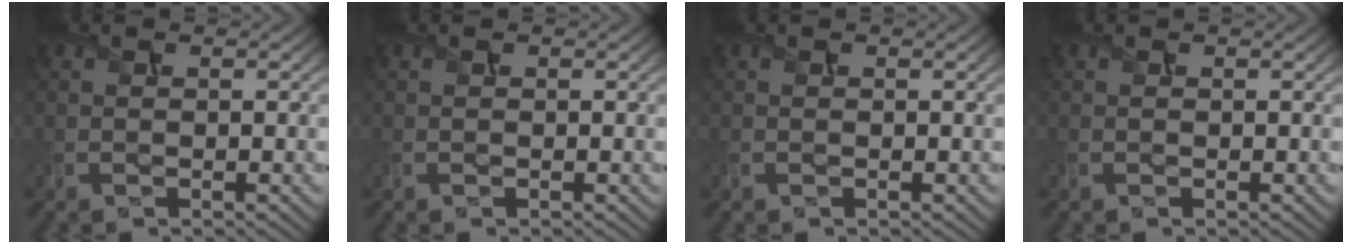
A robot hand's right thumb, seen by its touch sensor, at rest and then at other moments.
{"total": 0.0}
{"total": 0.0}
{"total": 0.0}